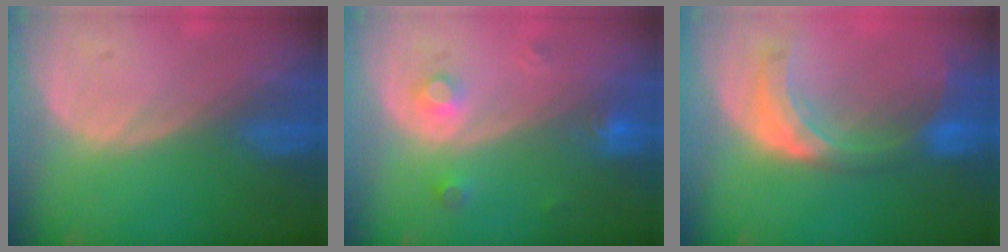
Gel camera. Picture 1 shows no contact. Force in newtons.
{"total": 3.2, "press": 2.9, "slide": 1.1}
{"total": 8.2, "press": 7.2, "slide": 3.8}